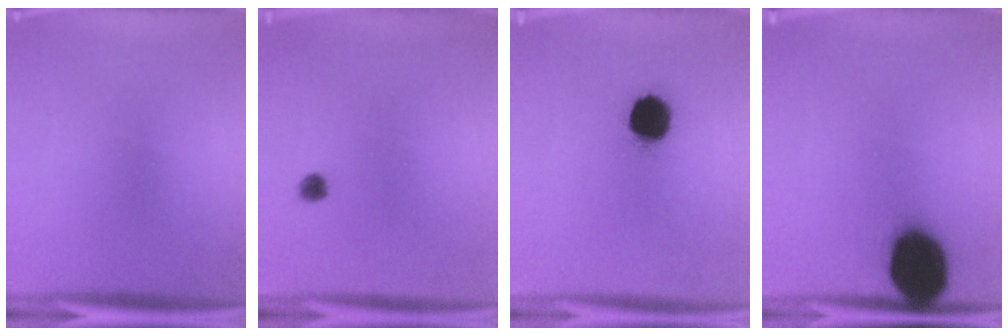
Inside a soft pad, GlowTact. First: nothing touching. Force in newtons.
{"total": 1.8}
{"total": 11.9}
{"total": 17.6}